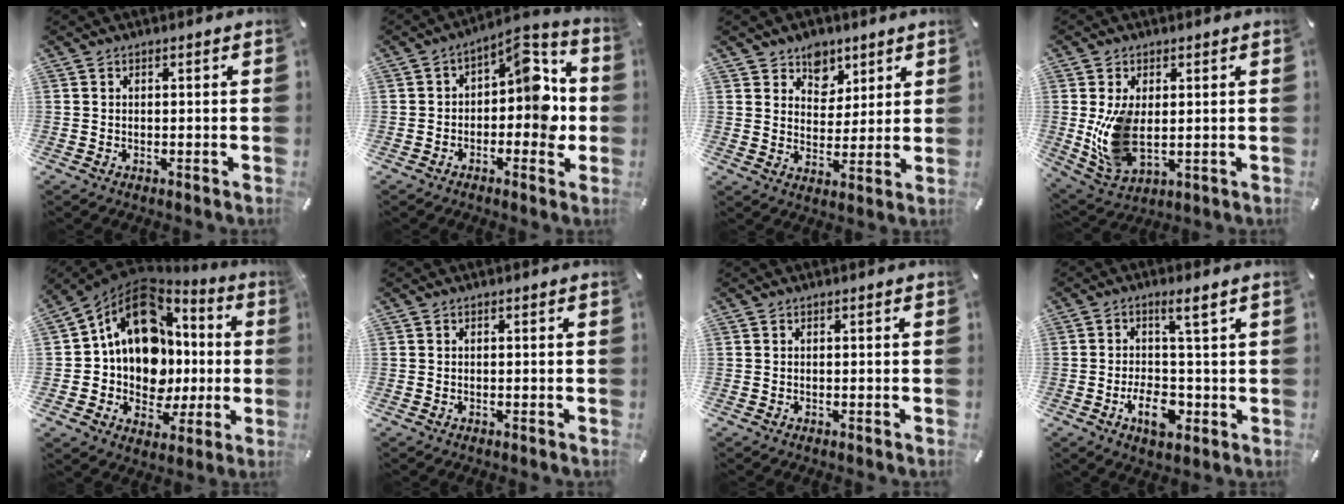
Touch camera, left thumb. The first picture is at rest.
{"total": 9.7, "force": [0.3, 5.8, 7.8], "torque": [-0.089, -0.016, -0.001]}
{"total": 7.4, "force": [5.0, 5.4, 0.0], "torque": [0.006, -0.036, 0.090]}
{"total": 10.8, "force": [0.4, 6.5, 8.6], "torque": [-0.178, -0.017, 0.013]}
{"total": 18.1, "force": [3.8, 14.2, 10.6], "torque": [-0.193, -0.026, 0.070]}
{"total": 0.0}
{"total": 0.0}
{"total": 9.2, "force": [-1.0, 4.4, 8.0], "torque": [-0.133, -0.004, -0.020]}